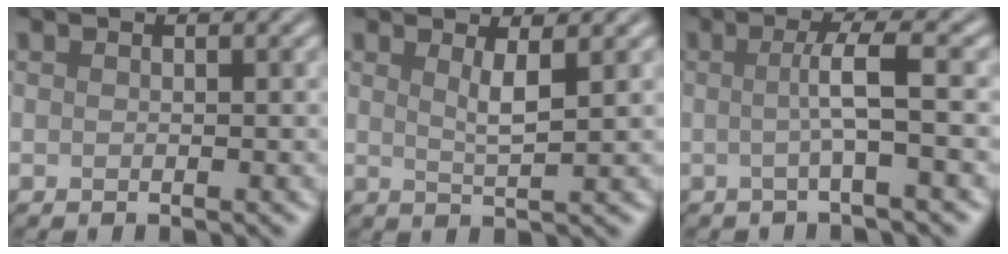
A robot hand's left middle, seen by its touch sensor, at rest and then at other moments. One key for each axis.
{"total": 2.3, "fx": 1.0, "fy": 0.5, "fz": 2.0, "tx": -0.031, "ty": -0.004, "tz": 0.015}
{"total": 3.2, "fx": -0.1, "fy": 0.4, "fz": 3.1, "tx": -0.057, "ty": -0.003, "tz": -0.009}